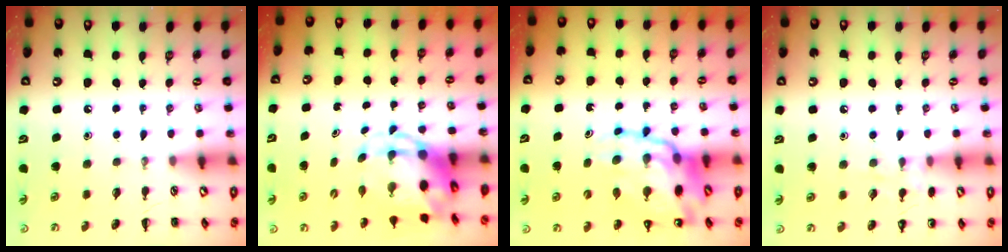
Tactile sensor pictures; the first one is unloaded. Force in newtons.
{"total": 4.6, "press": 4.5, "slide": 1.2}
{"total": 18.2, "press": 17.5, "slide": 5.0}
{"total": 7.2, "press": 7.0, "slide": 1.6}